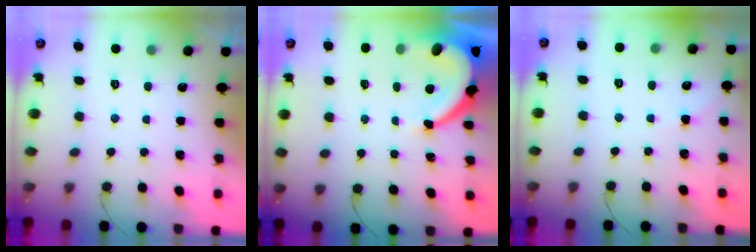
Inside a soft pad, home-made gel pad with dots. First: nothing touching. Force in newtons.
{"total": 7.7, "press": 7.7, "slide": 0.9}
{"total": 3.3, "press": 3.3, "slide": 0.6}